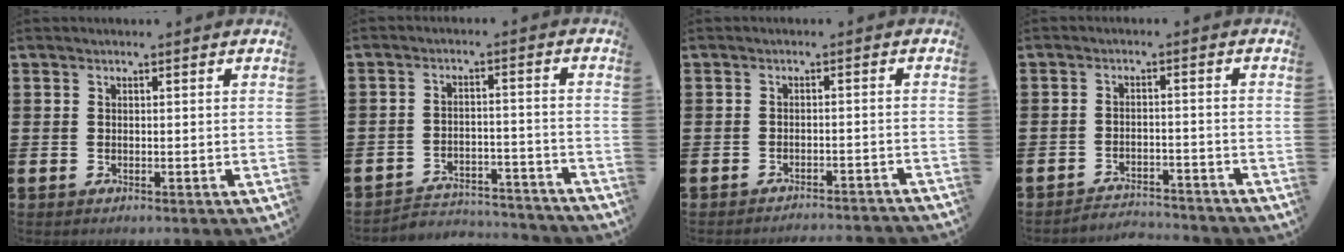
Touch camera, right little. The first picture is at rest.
{"total": 3.9, "force": [-3.9, 0.5, 0.3], "torque": [-0.010, 0.006, -0.082]}
{"total": 1.8, "force": [-1.8, -0.3, -0.1], "torque": [0.000, 0.006, -0.038]}
{"total": 2.9, "force": [-2.8, 0.0, -0.2], "torque": [-0.003, 0.004, -0.062]}